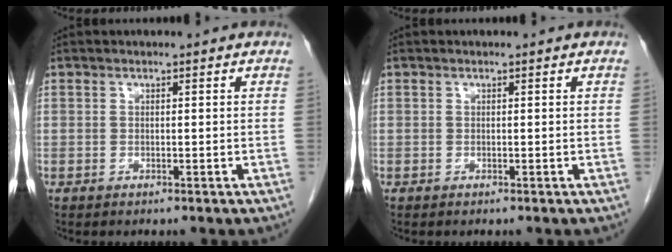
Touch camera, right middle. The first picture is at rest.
{"total": 0.0}